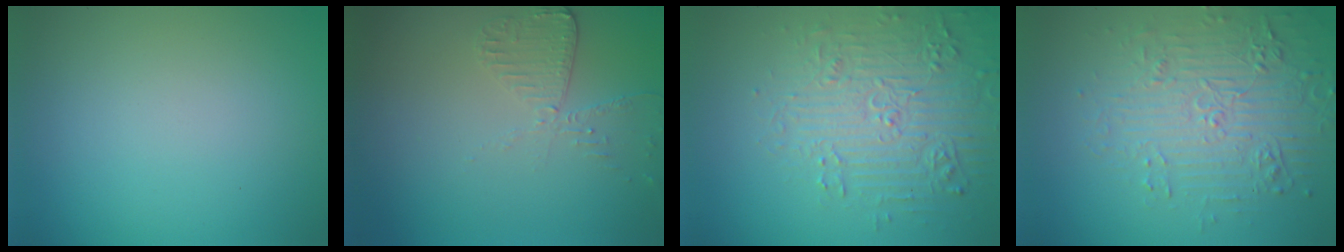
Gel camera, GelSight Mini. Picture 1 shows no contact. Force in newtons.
{"total": 2.0, "press": 1.9, "slide": 0.6}
{"total": 4.6, "press": 4.6, "slide": 0.8}
{"total": 4.8, "press": 4.2, "slide": 2.4}